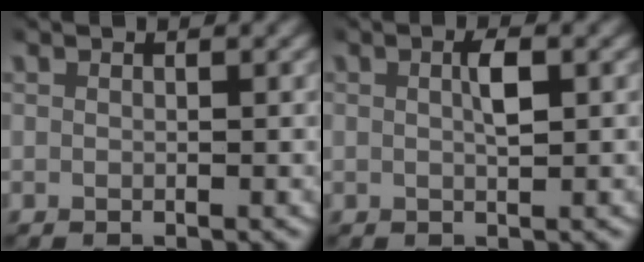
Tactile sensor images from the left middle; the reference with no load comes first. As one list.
[{"total": 1.8, "force": [0.3, 0.4, 1.7], "torque": [-0.028, -0.001, 0.006]}]